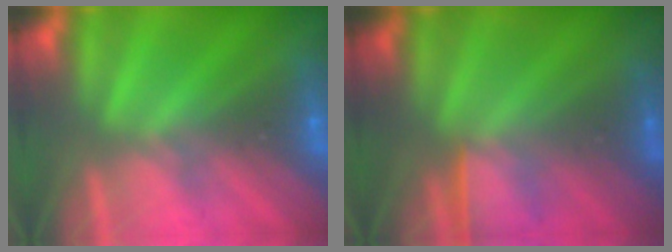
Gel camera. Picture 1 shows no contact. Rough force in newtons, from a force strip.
{"total": 1.3}